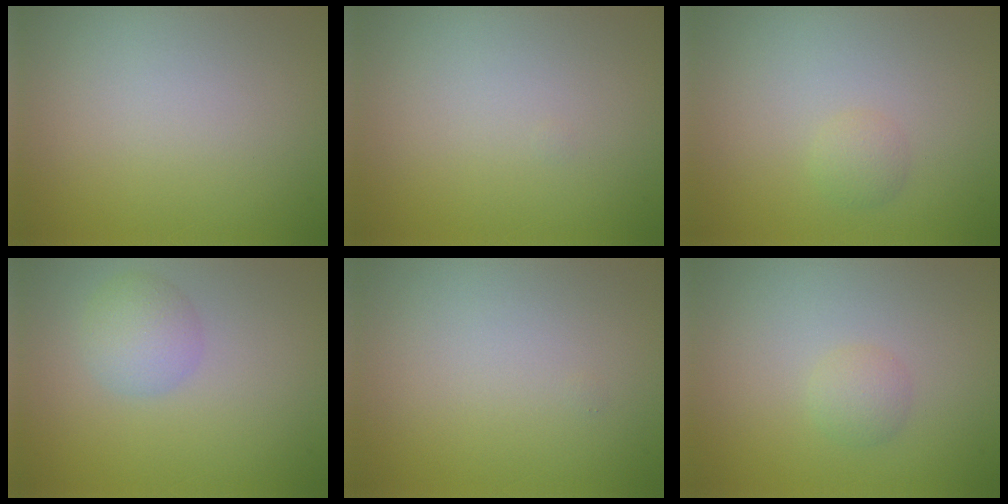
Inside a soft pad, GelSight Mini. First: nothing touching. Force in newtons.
{"total": 0.0}
{"total": 1.1, "press": 1.1, "slide": 0.1}
{"total": 2.5, "press": 2.5, "slide": 0.1}
{"total": 0.0}
{"total": 1.3, "press": 1.3, "slide": 0.0}